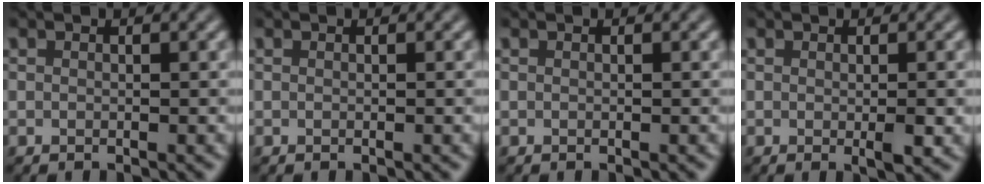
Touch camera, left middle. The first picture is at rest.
{"total": 0.0}
{"total": 0.0}
{"total": 1.9, "force": [-0.2, 0.3, 1.8], "torque": [-0.024, -0.006, -0.002]}